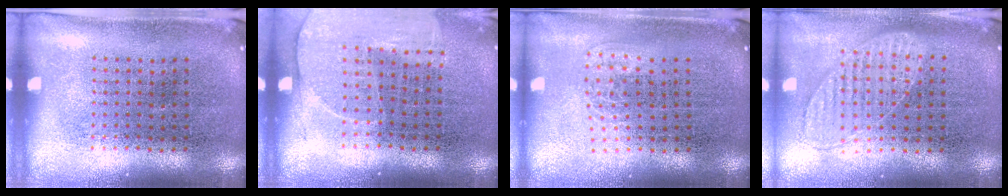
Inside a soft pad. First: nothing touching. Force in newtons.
{"total": 1.3, "press": 1.3, "slide": 0.4}
{"total": 1.0, "press": 0.7, "slide": 0.8}
{"total": 1.0, "press": 0.9, "slide": 0.2}